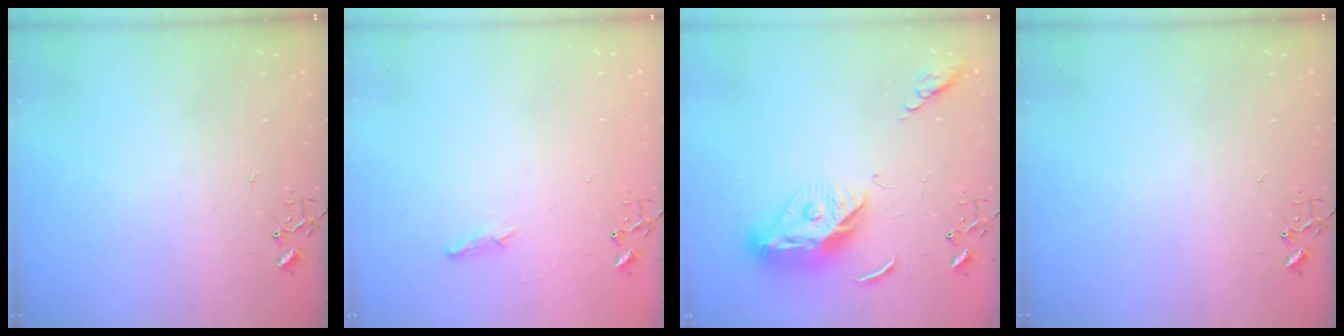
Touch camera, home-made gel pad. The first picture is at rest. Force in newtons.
{"total": 5.9, "press": 5.8, "slide": 0.7}
{"total": 13.1, "press": 13.0, "slide": 1.3}
{"total": 0.0}